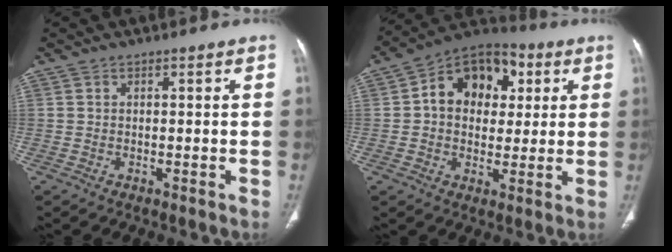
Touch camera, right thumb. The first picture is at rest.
{"total": 14.8, "force": [3.3, 10.9, 9.5], "torque": [-0.101, 0.014, 0.042]}